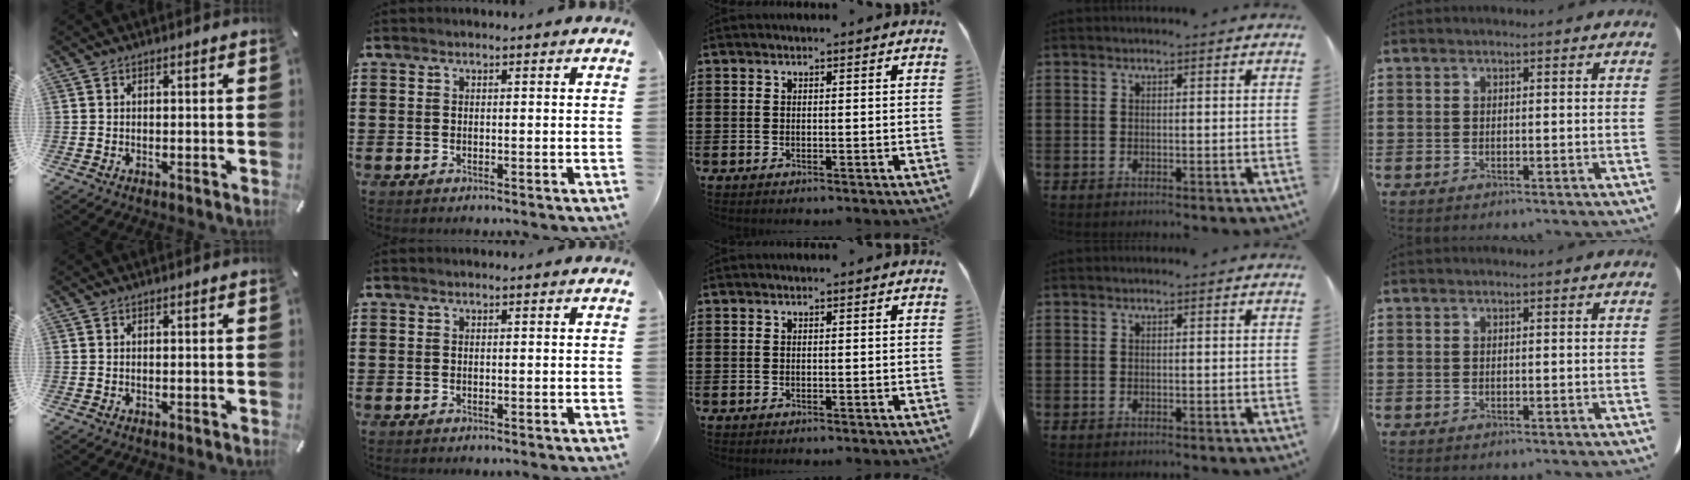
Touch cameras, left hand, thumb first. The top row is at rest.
{}